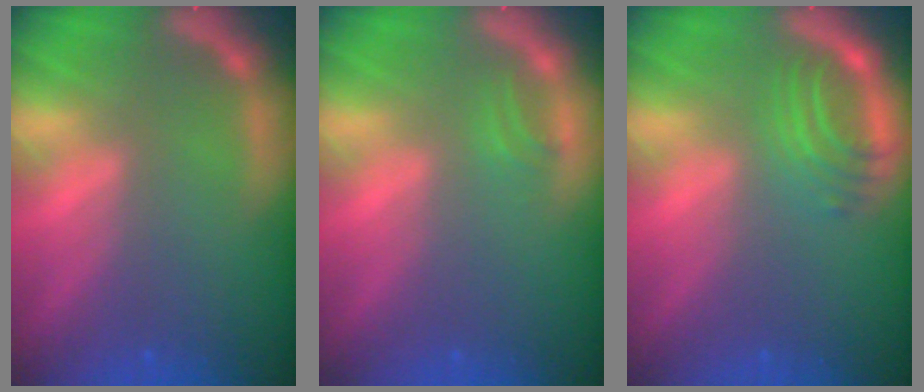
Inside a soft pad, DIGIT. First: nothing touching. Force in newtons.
{"total": 0.9}
{"total": 4.0}